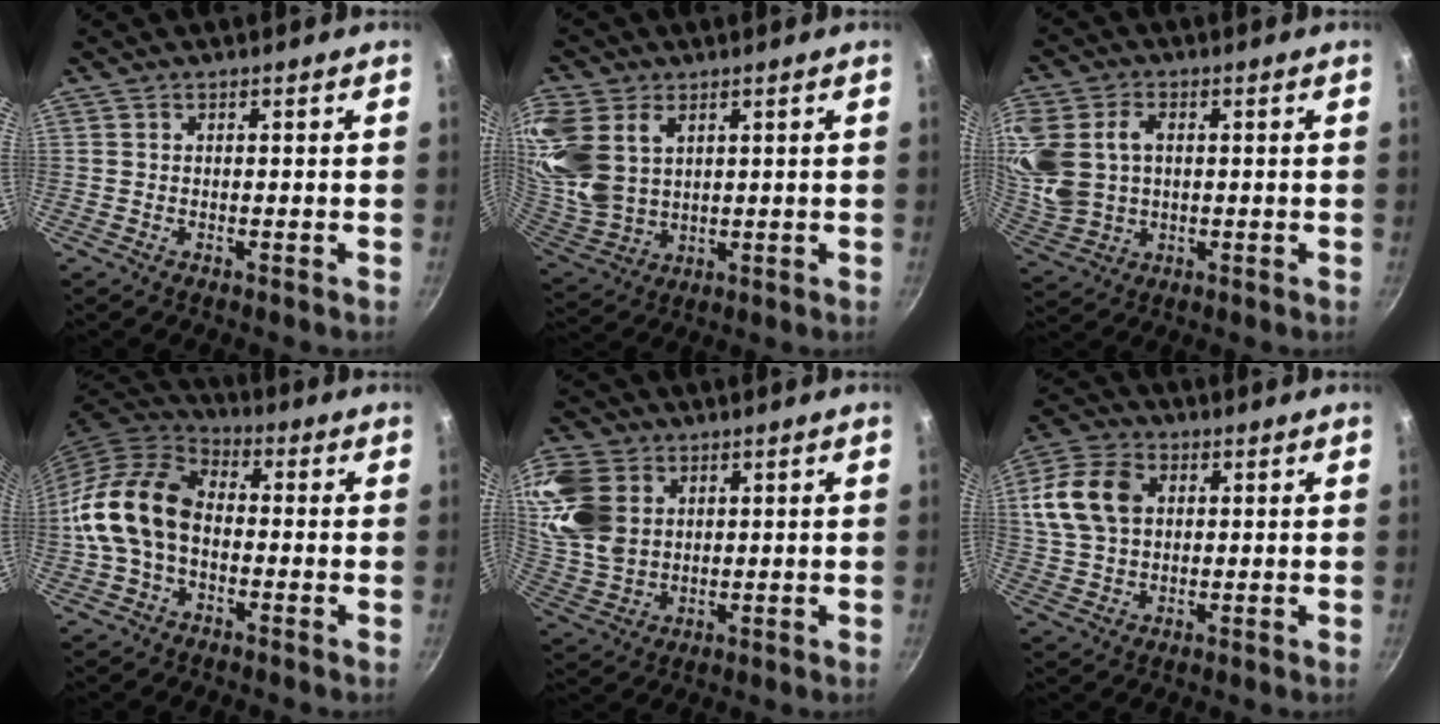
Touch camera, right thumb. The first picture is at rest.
{"total": 18.2, "force": [6.3, 12.8, 11.2], "torque": [-0.261, -0.004, 0.142]}
{"total": 15.7, "force": [2.7, 11.9, 9.9], "torque": [-0.235, 0.010, 0.063]}
{"total": 14.5, "force": [-1.3, 9.8, 10.5], "torque": [-0.181, 0.037, -0.043]}
{"total": 14.4, "force": [4.4, 10.8, 8.4], "torque": [-0.166, -0.013, 0.098]}
{"total": 12.7, "force": [2.9, 9.1, 8.4], "torque": [-0.152, 0.009, 0.045]}